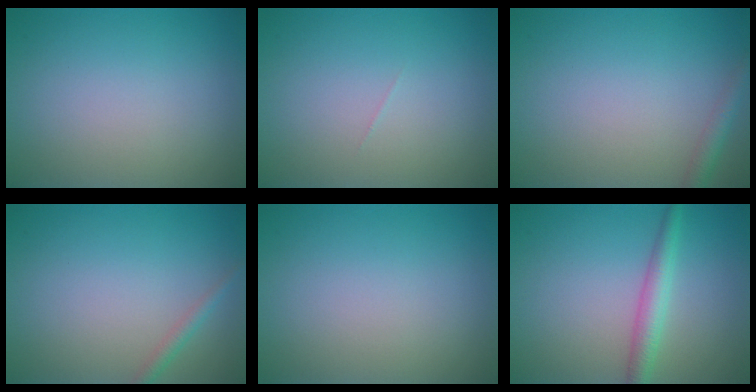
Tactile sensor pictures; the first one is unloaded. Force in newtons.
{"total": 0.0}
{"total": 1.7, "press": 1.7, "slide": 0.1}
{"total": 1.2, "press": 1.2, "slide": 0.0}
{"total": 0.0}
{"total": 2.7, "press": 2.7, "slide": 0.1}